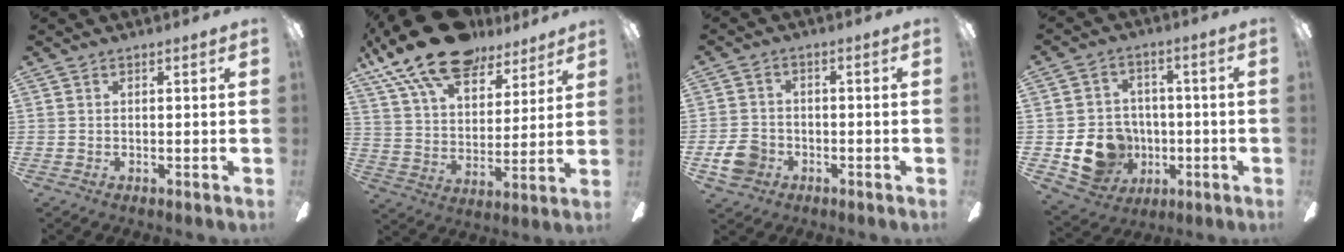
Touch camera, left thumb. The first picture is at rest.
{"total": 19.0, "force": [14.3, 8.0, 9.7], "torque": [-0.184, -0.085, 0.253]}
{"total": 6.7, "force": [-2.5, 5.3, 3.2], "torque": [-0.069, 0.014, -0.047]}
{"total": 13.4, "force": [-3.8, 11.5, 5.8], "torque": [-0.121, 0.024, -0.057]}